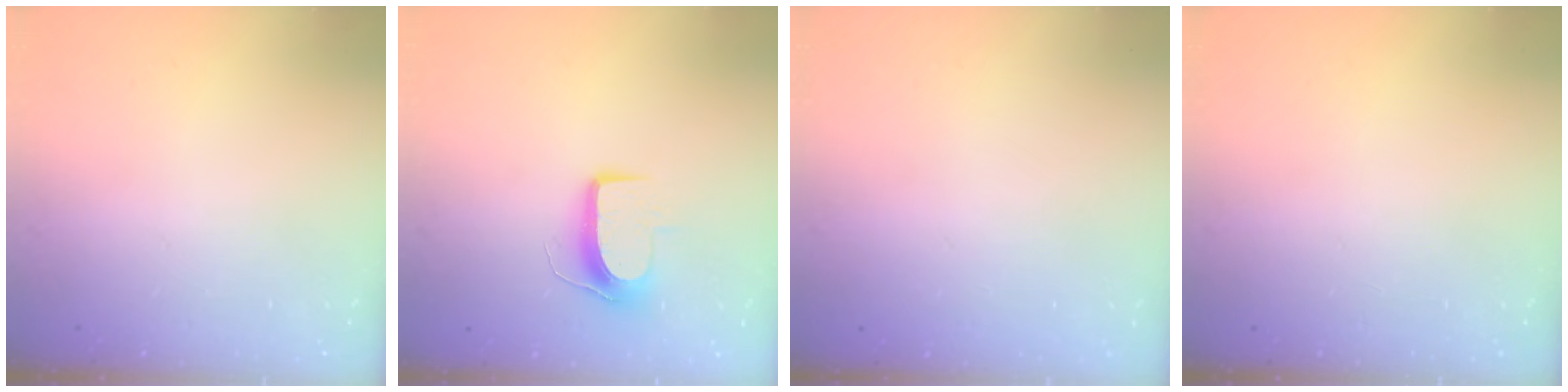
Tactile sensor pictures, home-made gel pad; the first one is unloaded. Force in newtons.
{"total": 9.4, "press": 9.4, "slide": 0.3}
{"total": 0.0}
{"total": 0.0}